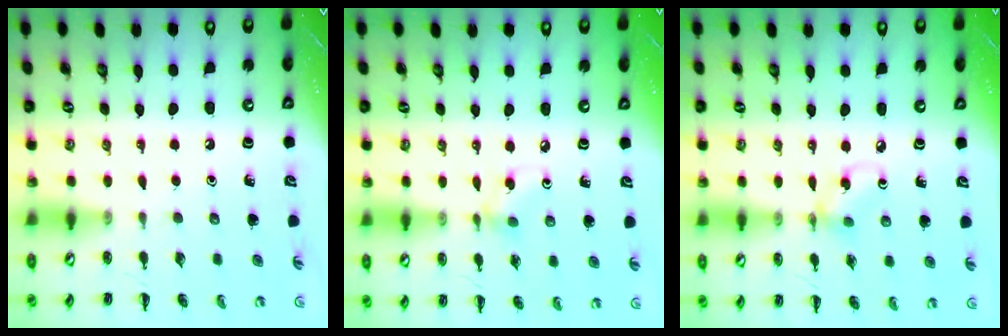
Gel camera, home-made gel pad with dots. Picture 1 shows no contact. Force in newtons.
{"total": 4.1, "press": 4.1, "slide": 0.5}
{"total": 4.1, "press": 4.1, "slide": 0.5}